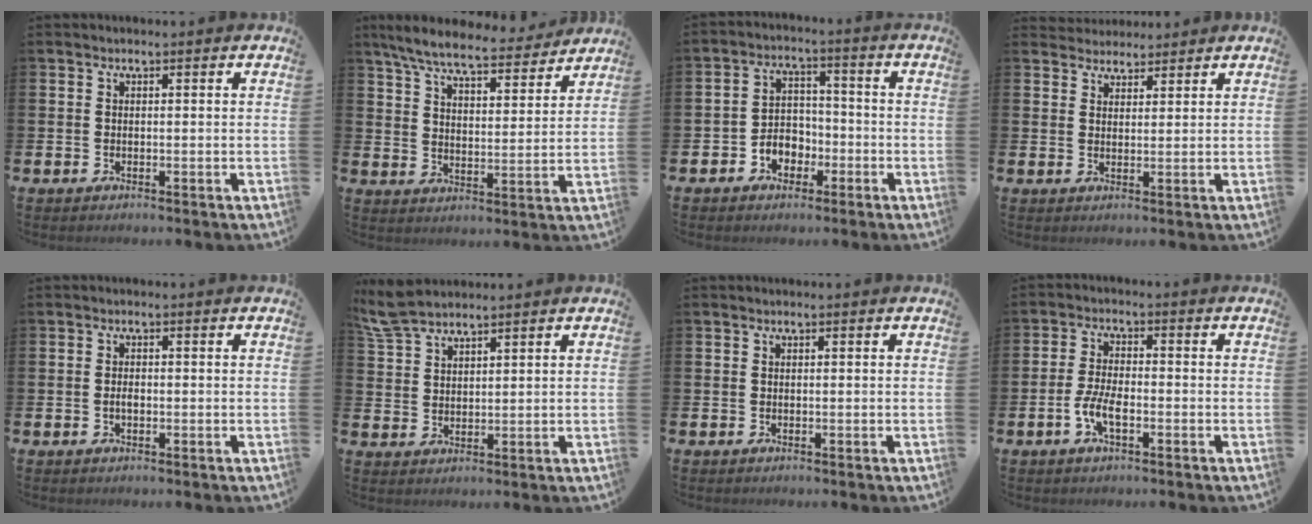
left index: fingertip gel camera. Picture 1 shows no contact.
{"total": 7.9, "force": [7.2, 1.2, 2.9], "torque": [-0.082, -0.040, 0.125]}
{"total": 3.8, "force": [-2.0, 3.1, 1.0], "torque": [-0.027, 0.005, -0.045]}
{"total": 3.1, "force": [2.9, 1.0, -0.4], "torque": [-0.002, -0.009, 0.054]}
{"total": 1.5, "force": [-0.4, 0.7, 1.3], "torque": [-0.023, 0.002, -0.008]}
{"total": 5.7, "force": [5.2, 1.4, 1.8], "torque": [-0.050, -0.014, 0.098]}
{"total": 0.0}
{"total": 4.3, "force": [-1.6, 1.7, 3.6], "torque": [-0.081, 0.006, -0.031]}